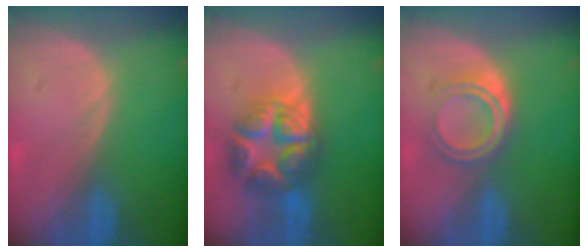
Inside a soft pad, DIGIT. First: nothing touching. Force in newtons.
{"total": 9.0, "press": 9.0, "slide": 0.4}
{"total": 5.1, "press": 4.5, "slide": 2.4}